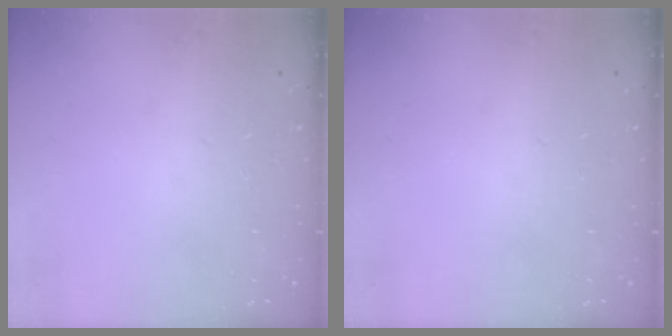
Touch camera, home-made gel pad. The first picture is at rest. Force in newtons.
{"total": 0.0}